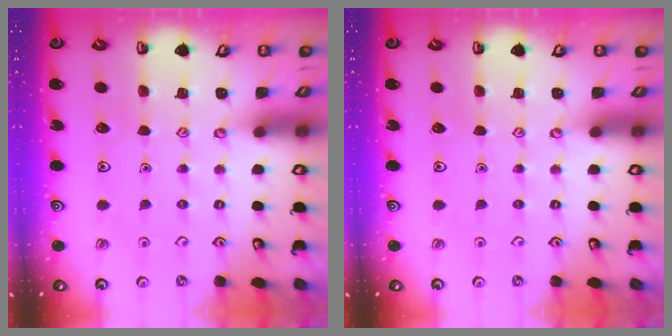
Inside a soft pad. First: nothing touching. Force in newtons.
{"total": 0.0}